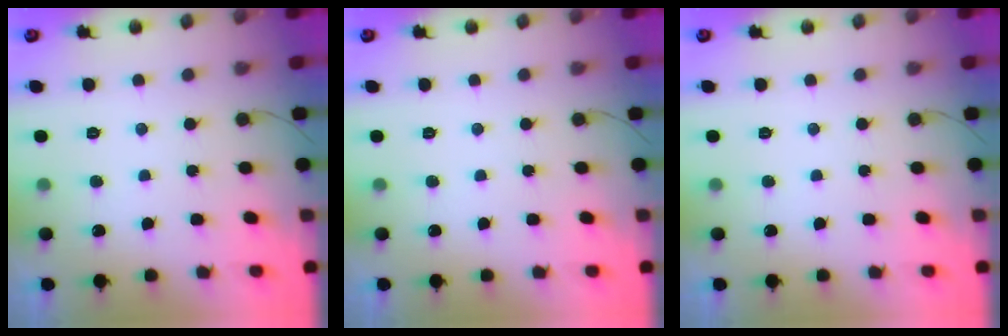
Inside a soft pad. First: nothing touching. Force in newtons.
{"total": 0.0}
{"total": 0.0}